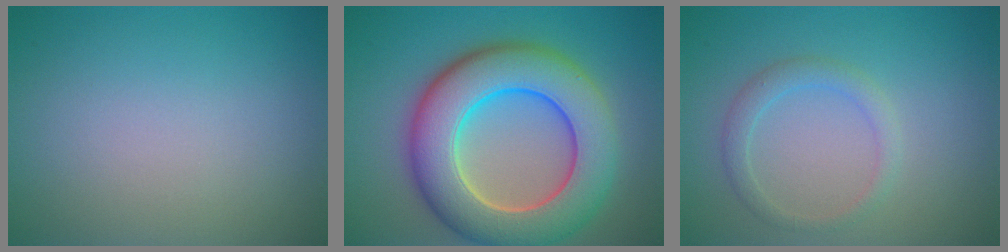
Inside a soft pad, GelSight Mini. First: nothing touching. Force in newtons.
{"total": 11.2, "press": 11.2, "slide": 0.5}
{"total": 1.9, "press": 1.9, "slide": 0.1}